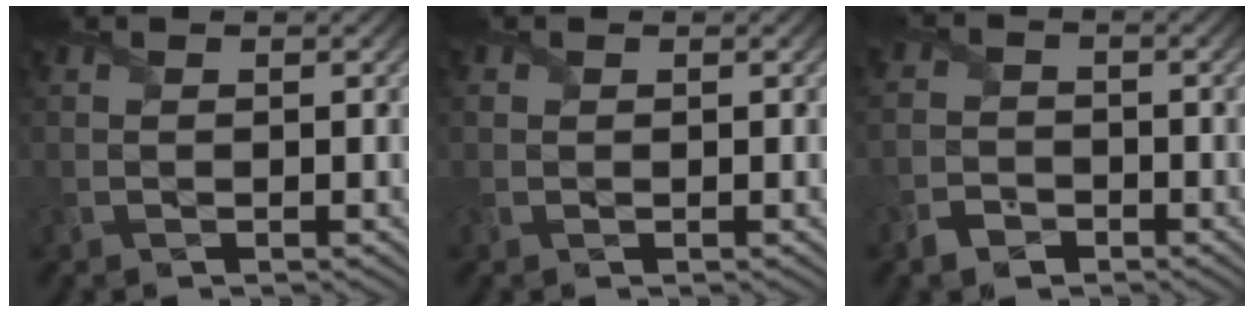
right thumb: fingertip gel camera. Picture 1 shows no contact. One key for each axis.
{"total": 0.8, "fx": 0.3, "fy": 0.7, "fz": 0.2, "tx": -0.012, "ty": 0.000, "tz": 0.004}
{"total": 2.7, "fx": -2.0, "fy": 1.7, "fz": 0.7, "tx": -0.021, "ty": 0.000, "tz": -0.049}